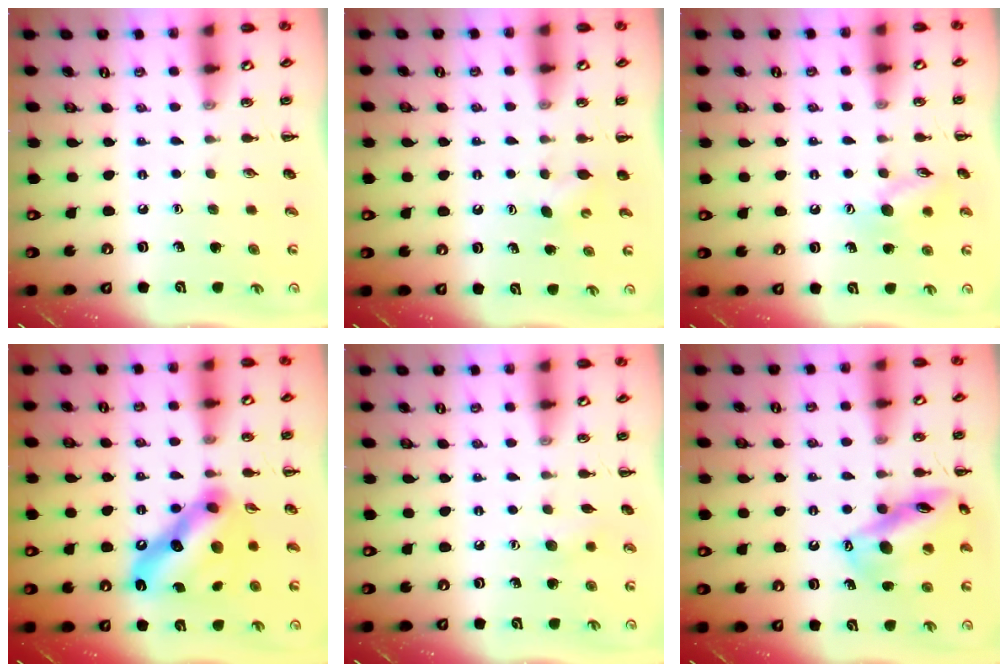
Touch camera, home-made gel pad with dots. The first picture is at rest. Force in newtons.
{"total": 2.9, "press": 2.9, "slide": 0.6}
{"total": 10.0, "press": 9.9, "slide": 1.3}
{"total": 17.1, "press": 17.0, "slide": 1.5}
{"total": 4.9, "press": 4.7, "slide": 1.1}
{"total": 15.0, "press": 14.6, "slide": 3.4}